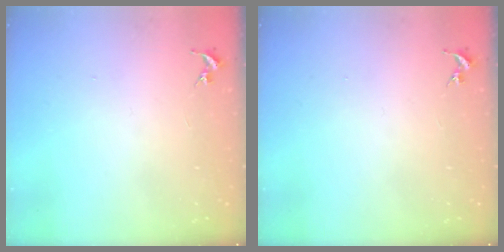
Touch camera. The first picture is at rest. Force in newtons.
{"total": 0.0}